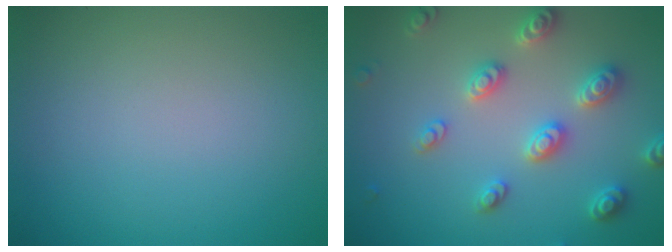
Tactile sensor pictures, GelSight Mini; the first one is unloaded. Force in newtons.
{"total": 4.6, "press": 4.5, "slide": 0.9}